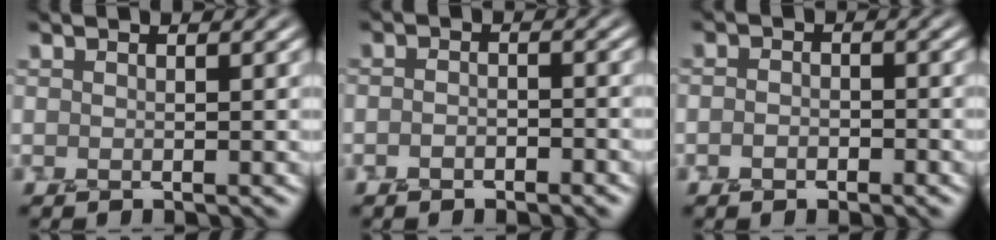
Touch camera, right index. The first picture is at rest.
{"total": 1.5, "force": [-0.9, 0.7, 1.0], "torque": [-0.011, 0.004, -0.015]}
{"total": 1.4, "force": [-0.6, 0.9, 0.9], "torque": [-0.010, 0.003, -0.012]}